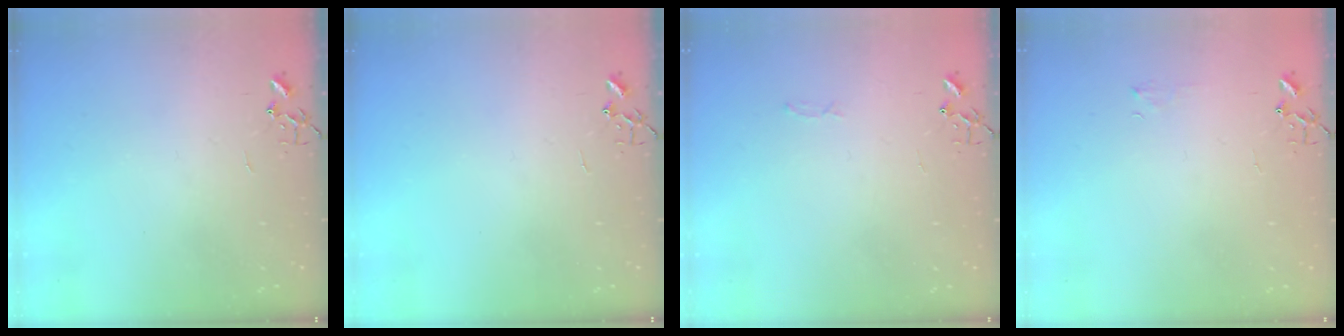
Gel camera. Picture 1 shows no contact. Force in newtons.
{"total": 0.0}
{"total": 2.8, "press": 2.8, "slide": 0.4}
{"total": 3.8, "press": 3.8, "slide": 0.5}